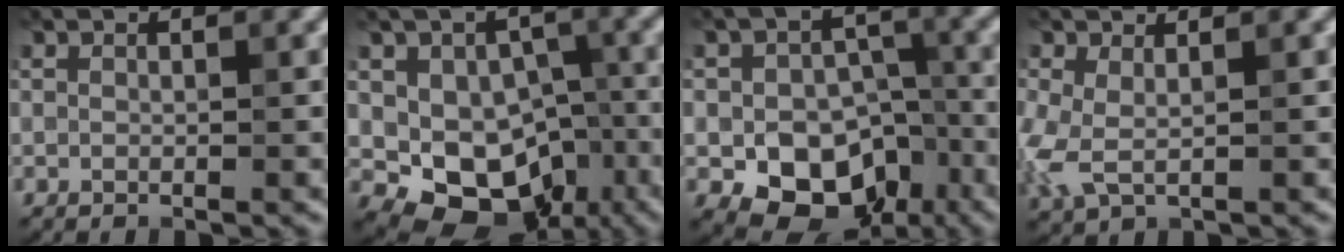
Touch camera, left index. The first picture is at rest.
{"total": 8.5, "force": [-3.5, 6.5, 4.3], "torque": [-0.043, -0.006, -0.045]}
{"total": 9.0, "force": [-4.6, 6.4, 4.4], "torque": [-0.042, -0.006, -0.067]}
{"total": 1.9, "force": [-0.1, 1.0, 1.6], "torque": [-0.051, -0.004, -0.009]}